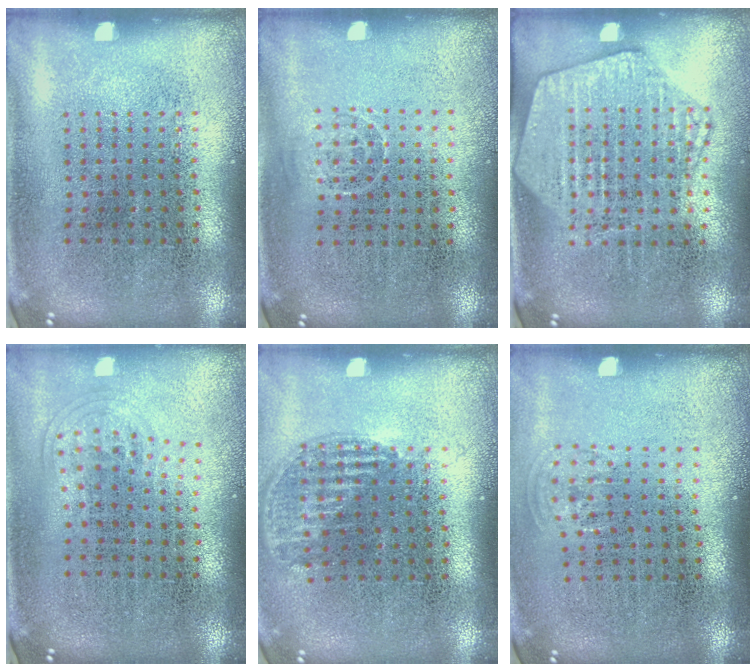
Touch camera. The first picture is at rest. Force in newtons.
{"total": 0.7, "press": 0.5, "slide": 0.5}
{"total": 1.9, "press": 1.8, "slide": 0.7}
{"total": 1.0, "press": 0.7, "slide": 0.8}
{"total": 1.2, "press": 1.0, "slide": 0.6}
{"total": 0.7, "press": 0.5, "slide": 0.4}